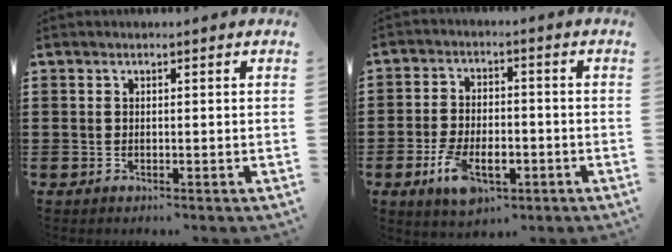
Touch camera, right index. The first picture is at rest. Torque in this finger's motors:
{"motor_torque": [1.08, -1.06, 0.50, 0.09]}